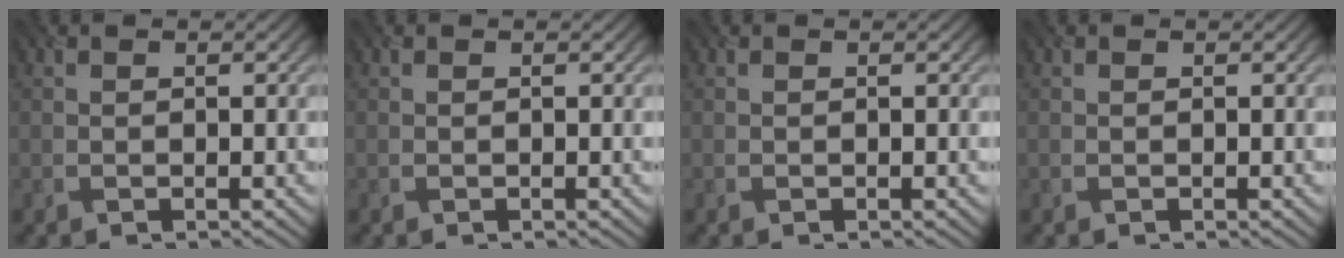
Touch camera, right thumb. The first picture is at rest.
{"total": 0.0}
{"total": 0.0}
{"total": 0.0}